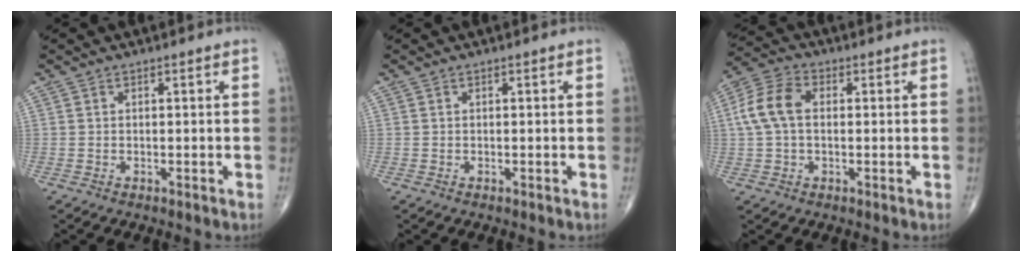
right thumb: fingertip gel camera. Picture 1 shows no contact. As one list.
[{"total": 0.0}, {"total": 8.5, "force": [0.8, 5.3, 6.6], "torque": [-0.145, 0.025, 0.012]}]